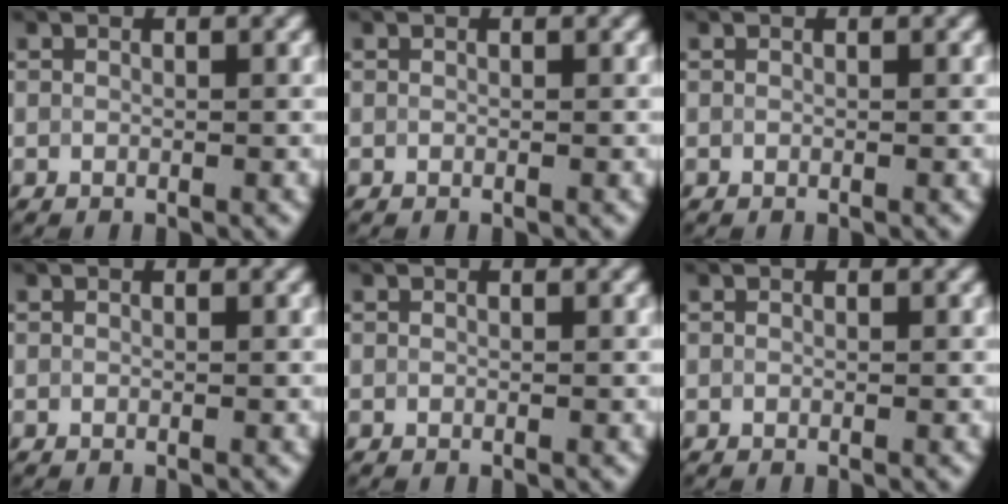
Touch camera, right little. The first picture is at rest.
{"total": 0.0}
{"total": 0.0}
{"total": 0.0}
{"total": 0.0}
{"total": 0.0}